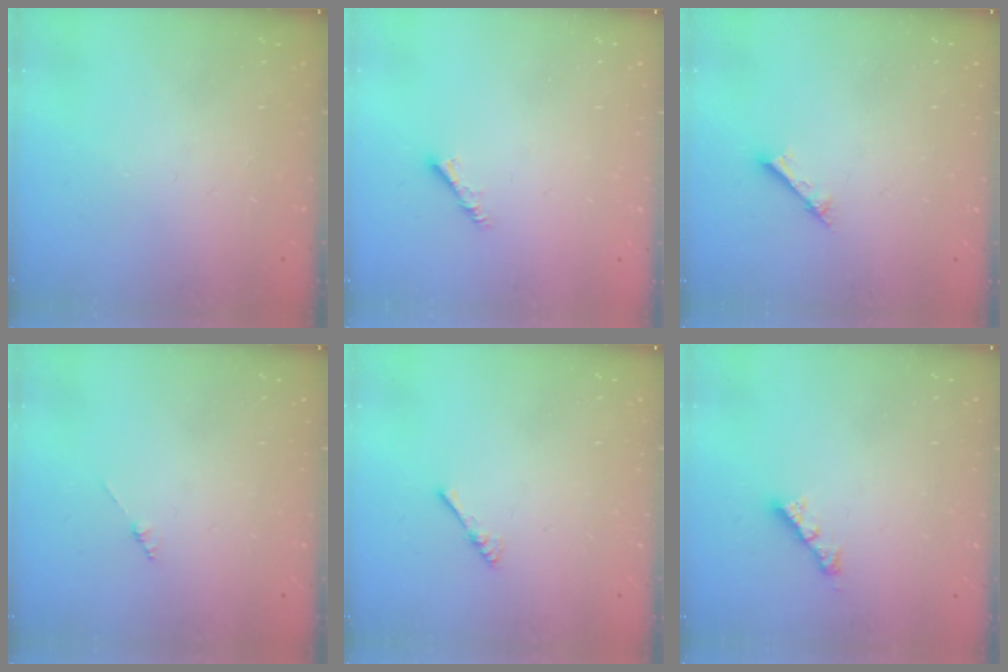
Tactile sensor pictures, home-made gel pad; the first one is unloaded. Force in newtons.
{"total": 3.0, "press": 2.9, "slide": 0.6}
{"total": 1.6, "press": 1.6, "slide": 0.2}
{"total": 1.3, "press": 1.3, "slide": 0.3}
{"total": 2.4, "press": 2.4, "slide": 0.5}
{"total": 3.4, "press": 3.3, "slide": 0.4}